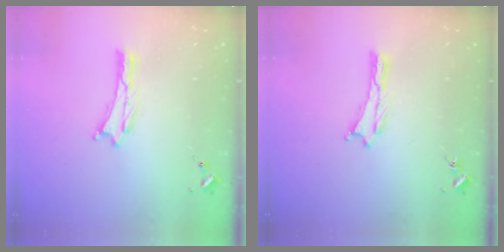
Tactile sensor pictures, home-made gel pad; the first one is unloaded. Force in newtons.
{"total": 0.0}